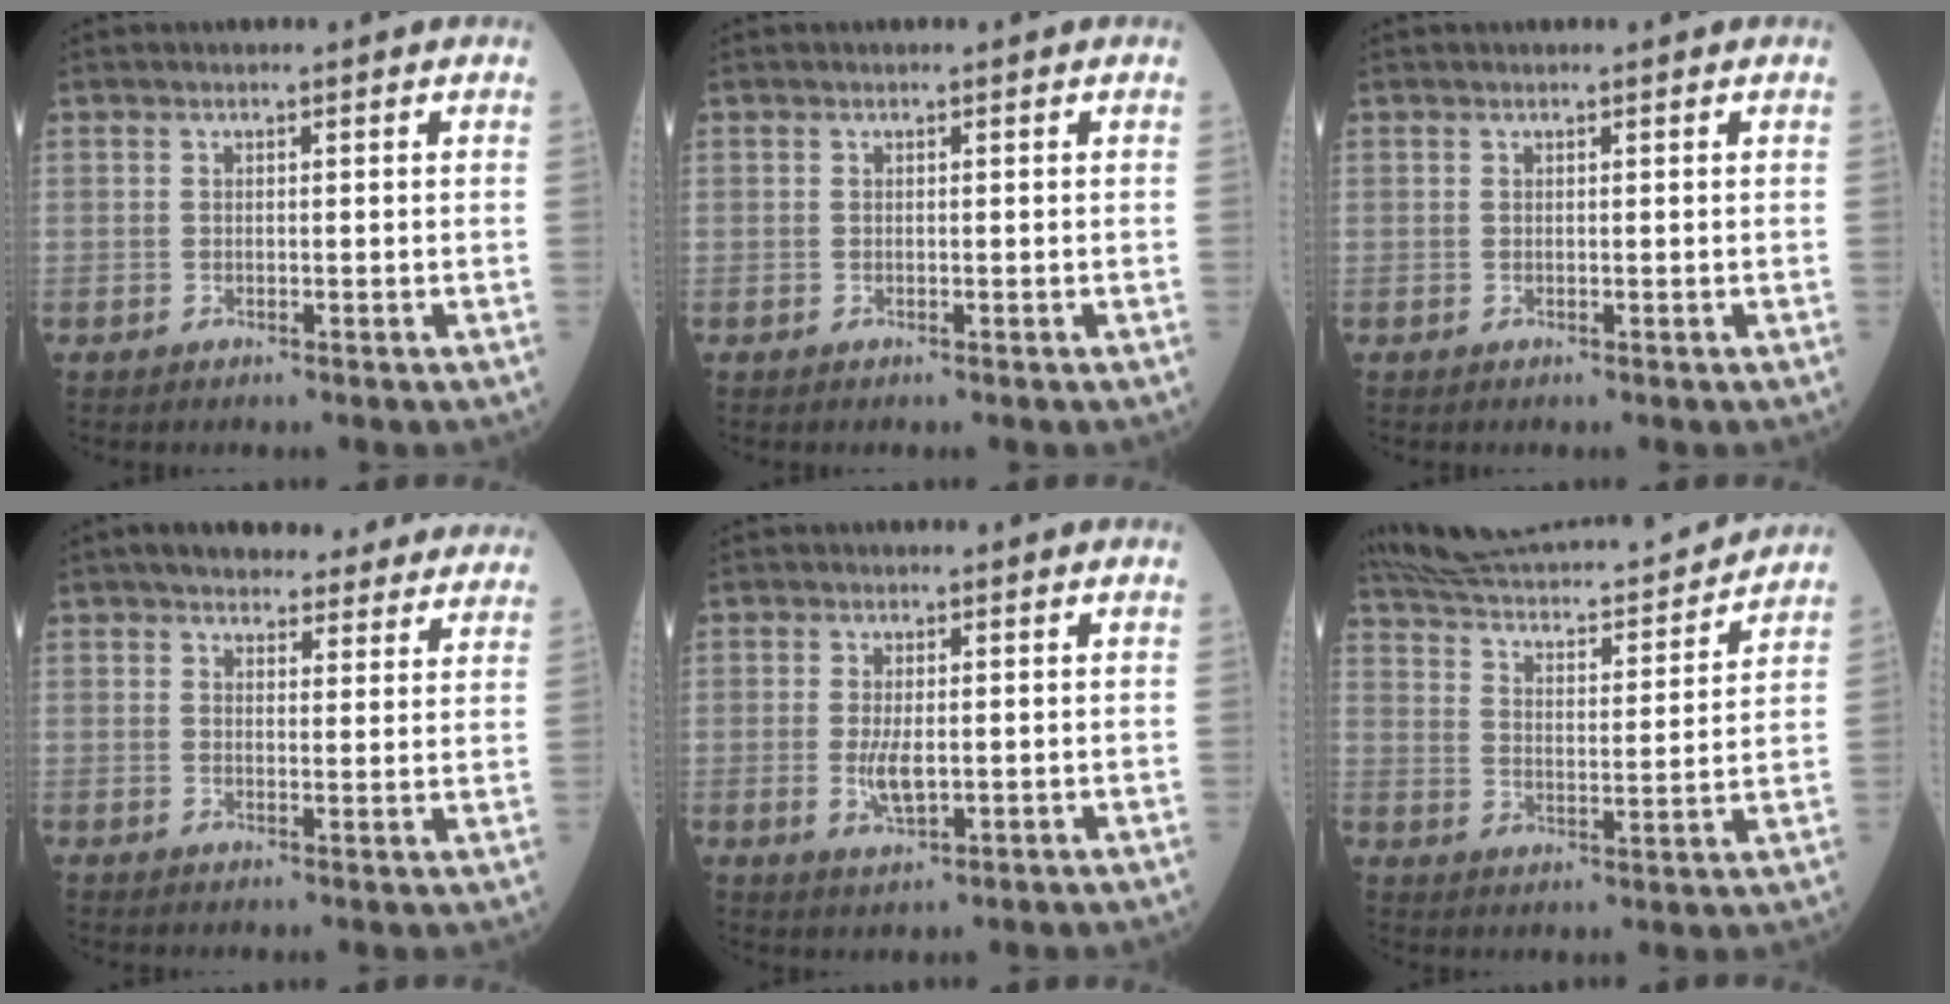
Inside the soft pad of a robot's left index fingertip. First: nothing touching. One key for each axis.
{"total": 0.0}
{"total": 0.7, "fx": 0.7, "fy": 0.0, "fz": 0.2, "tx": -0.001, "ty": 0.012, "tz": 0.013}
{"total": 17.4, "fx": 15.7, "fy": 5.0, "fz": 5.7, "tx": -0.051, "ty": 0.016, "tz": 0.181}
{"total": 3.8, "fx": -0.3, "fy": 1.4, "fz": 3.6, "tx": -0.073, "ty": -0.008, "tz": -0.001}
{"total": 21.6, "fx": 20.3, "fy": 2.5, "fz": 6.9, "tx": -0.117, "ty": -0.009, "tz": 0.293}